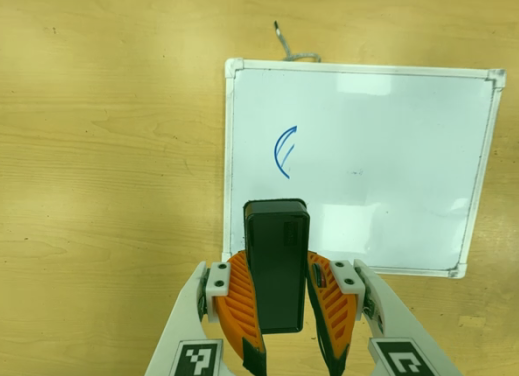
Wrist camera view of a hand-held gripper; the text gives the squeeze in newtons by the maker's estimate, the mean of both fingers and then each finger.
{"total": 8.2, "left": 6.9, "right": 9.4}